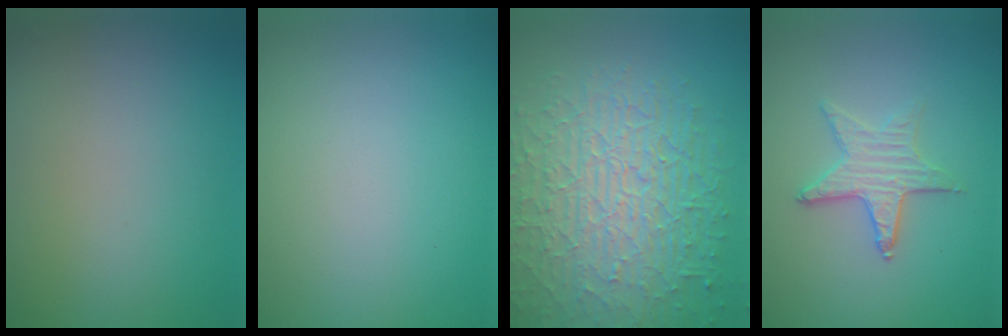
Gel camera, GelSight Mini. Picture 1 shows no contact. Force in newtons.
{"total": 0.0}
{"total": 10.4, "press": 6.7, "slide": 8.0}
{"total": 2.8, "press": 2.5, "slide": 1.3}